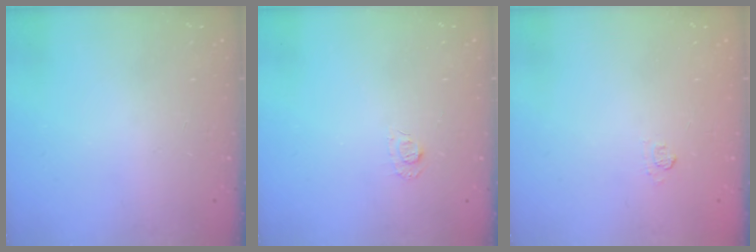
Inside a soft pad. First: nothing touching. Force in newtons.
{"total": 5.5, "press": 5.4, "slide": 0.6}
{"total": 5.2, "press": 5.1, "slide": 1.2}